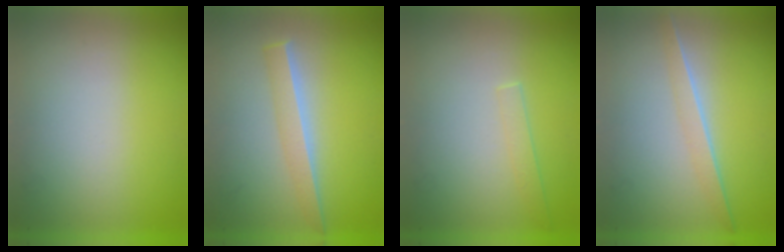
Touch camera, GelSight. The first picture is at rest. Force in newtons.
{"total": 2.4}
{"total": 1.1}
{"total": 1.3}